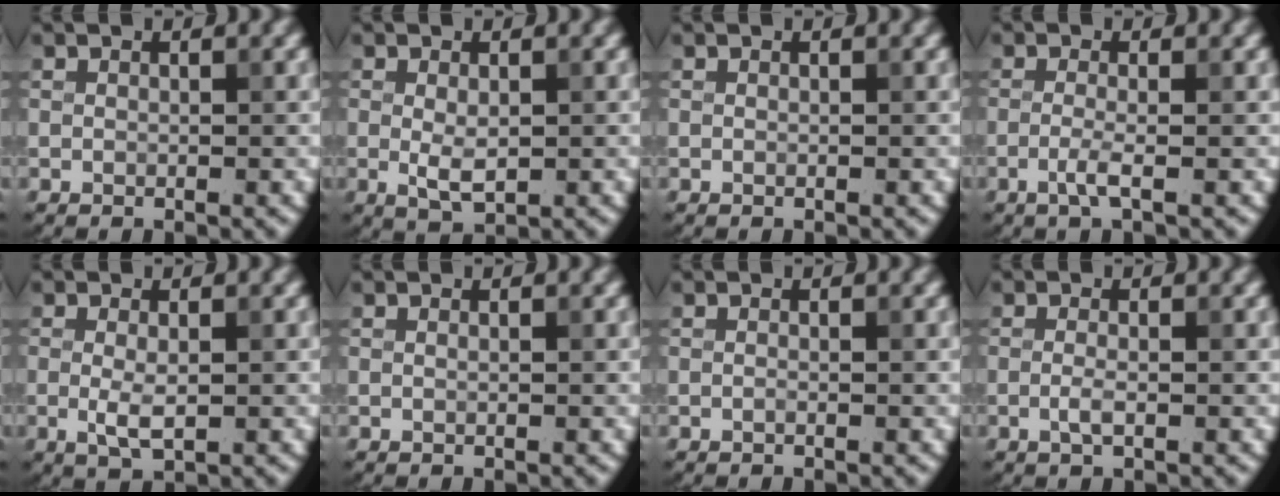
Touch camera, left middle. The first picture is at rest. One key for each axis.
{"total": 2.3, "fx": -0.1, "fy": 1.1, "fz": 2.0, "tx": -0.040, "ty": -0.005, "tz": 0.002}
{"total": 0.0}
{"total": 1.9, "fx": -0.7, "fy": 0.4, "fz": 1.7, "tx": -0.034, "ty": 0.001, "tz": -0.021}
{"total": 2.2, "fx": -0.2, "fy": 0.7, "fz": 2.0, "tx": -0.042, "ty": -0.005, "tz": -0.003}
{"total": 0.0}
{"total": 0.0}
{"total": 1.3, "fx": -0.3, "fy": 0.3, "fz": 1.2, "tx": -0.027, "ty": -0.001, "tz": -0.010}